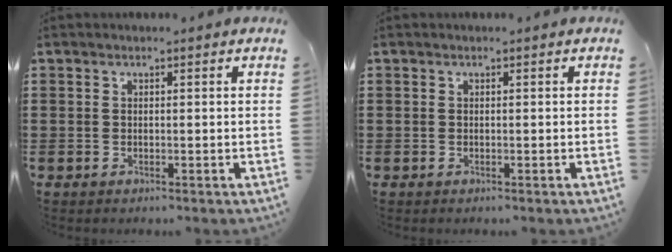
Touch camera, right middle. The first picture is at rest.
{"total": 0.0}